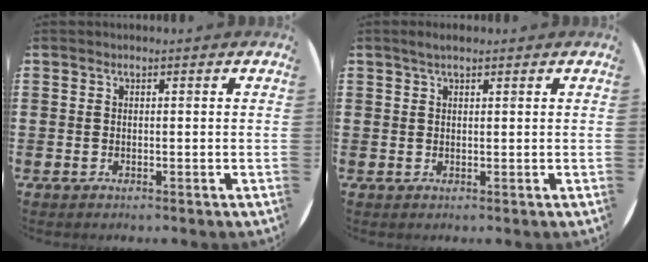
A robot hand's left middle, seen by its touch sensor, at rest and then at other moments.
{"total": 1.4, "force": [1.1, 0.5, 0.8], "torque": [-0.009, 0.002, 0.017]}